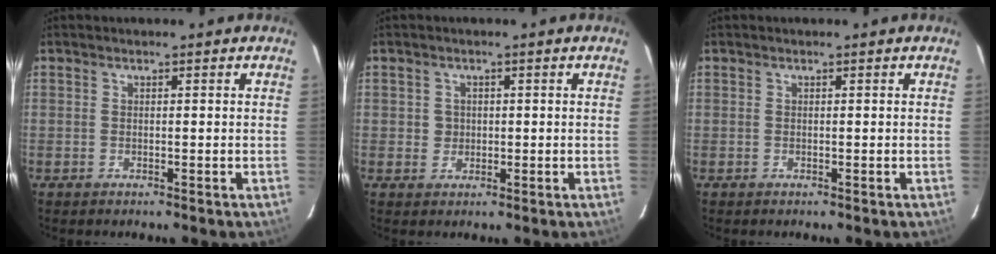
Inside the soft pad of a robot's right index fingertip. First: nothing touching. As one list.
[{"total": 2.3, "force": [0.0, 2.3, 0.3], "torque": [0.000, 0.006, 0.001]}, {"total": 0.0}]